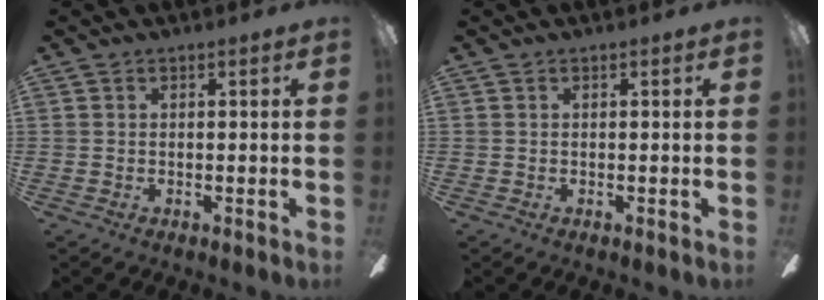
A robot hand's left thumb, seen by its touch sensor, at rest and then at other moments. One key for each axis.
{"total": 0.0}